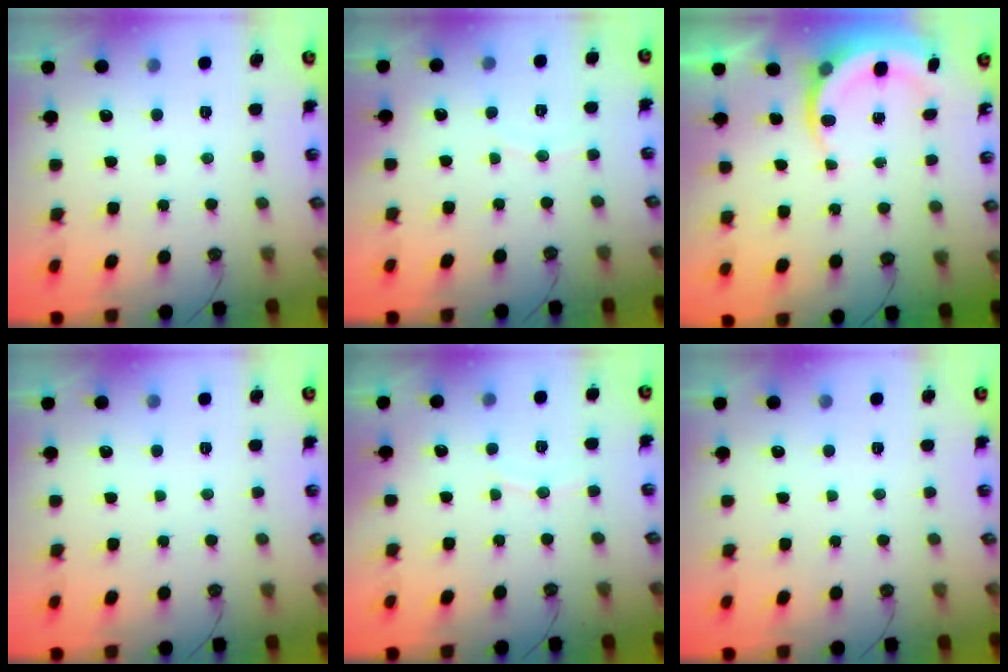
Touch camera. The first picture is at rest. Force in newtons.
{"total": 2.6, "press": 2.6, "slide": 0.3}
{"total": 6.2, "press": 6.0, "slide": 1.5}
{"total": 0.0}
{"total": 3.8, "press": 3.8, "slide": 0.2}
{"total": 0.0}